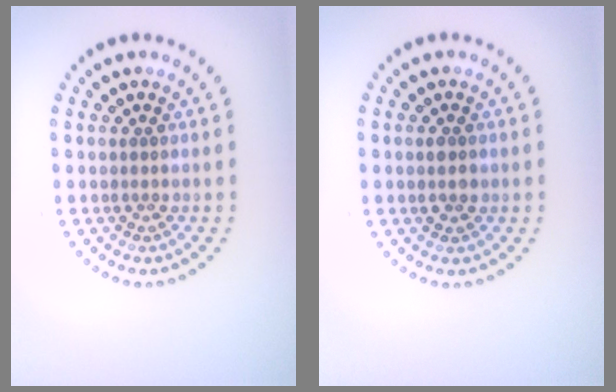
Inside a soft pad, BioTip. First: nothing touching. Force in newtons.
{"total": 1.1, "press": 1.1, "slide": 0.1}